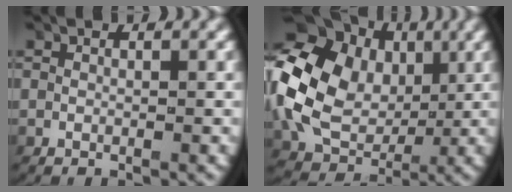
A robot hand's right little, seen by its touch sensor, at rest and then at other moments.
{"total": 13.1, "force": [1.4, 10.7, 7.5], "torque": [-0.160, -0.007, 0.024]}